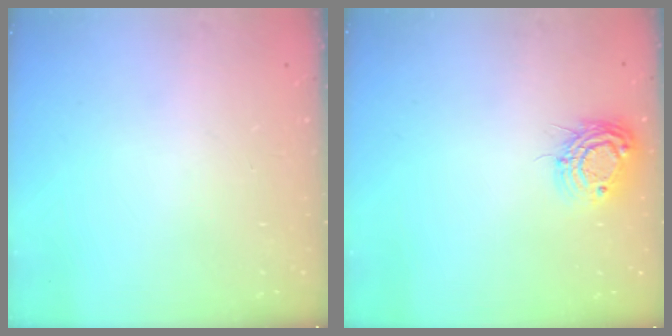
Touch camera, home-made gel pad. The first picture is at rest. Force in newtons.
{"total": 9.8, "press": 9.7, "slide": 0.8}